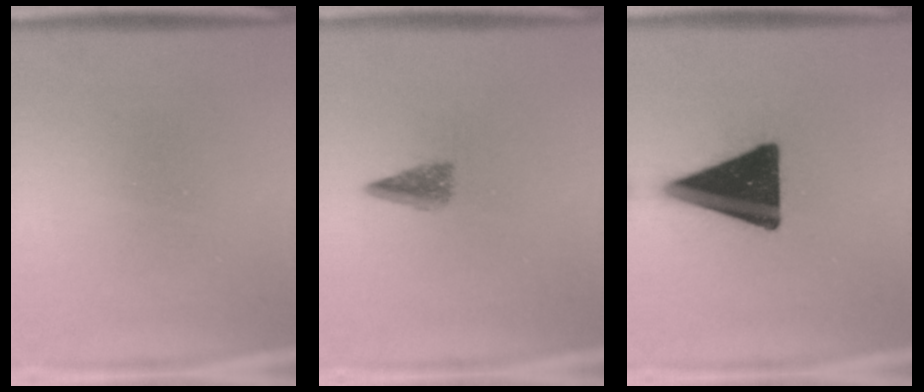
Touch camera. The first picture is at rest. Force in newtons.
{"total": 2.7}
{"total": 18.8}